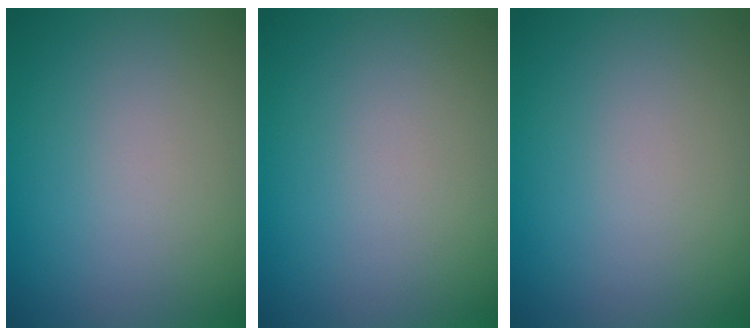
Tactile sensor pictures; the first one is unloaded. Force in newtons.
{"total": 0.0}
{"total": 0.0}